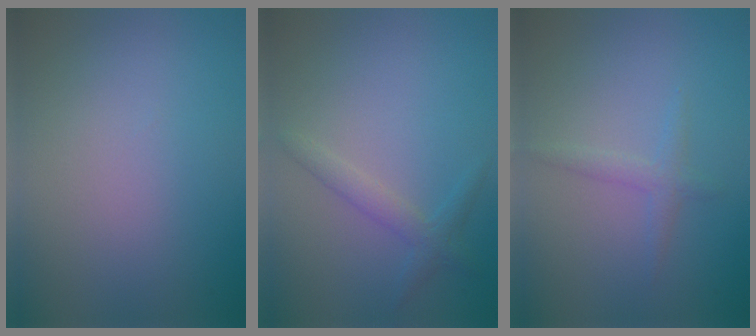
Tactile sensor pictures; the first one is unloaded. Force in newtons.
{"total": 1.7, "press": 1.7, "slide": 0.1}
{"total": 1.3, "press": 1.3, "slide": 0.1}